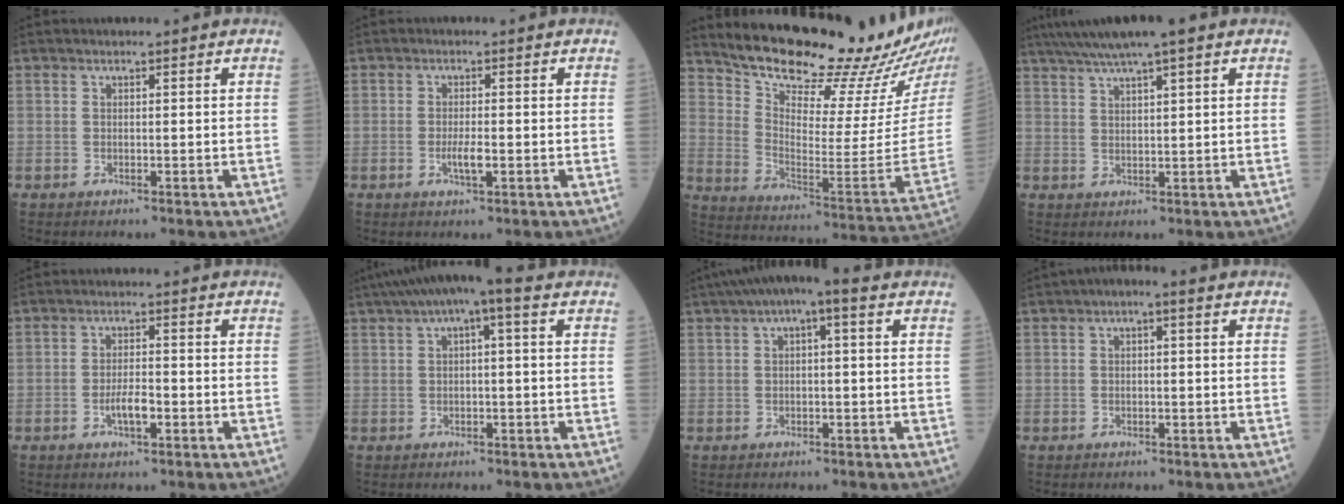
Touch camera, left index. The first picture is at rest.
{"total": 2.4, "force": [-0.6, 0.5, 2.2], "torque": [-0.046, -0.002, -0.011]}
{"total": 24.3, "force": [22.3, 1.7, 9.3], "torque": [-0.161, -0.105, 0.311]}
{"total": 9.0, "force": [6.7, 0.5, 6.0], "torque": [-0.102, 0.038, 0.107]}
{"total": 3.3, "force": [-1.3, 0.9, 2.9], "torque": [-0.058, 0.001, -0.025]}
{"total": 7.6, "force": [3.6, 1.2, 6.6], "torque": [-0.110, 0.042, 0.051]}
{"total": 6.3, "force": [2.9, 1.3, 5.5], "torque": [-0.095, 0.038, 0.039]}
{"total": 2.2, "force": [0.7, 0.6, 1.9], "torque": [-0.026, 0.008, 0.006]}